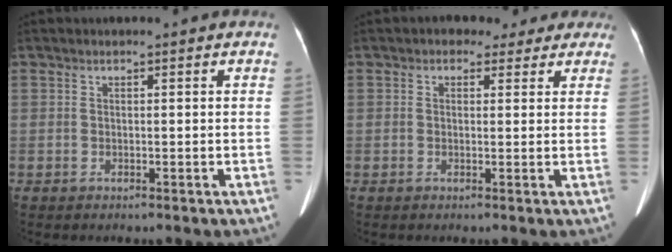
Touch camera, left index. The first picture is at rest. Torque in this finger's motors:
{"motor_torque": [0.54, -0.71, 0.20, 0.02]}